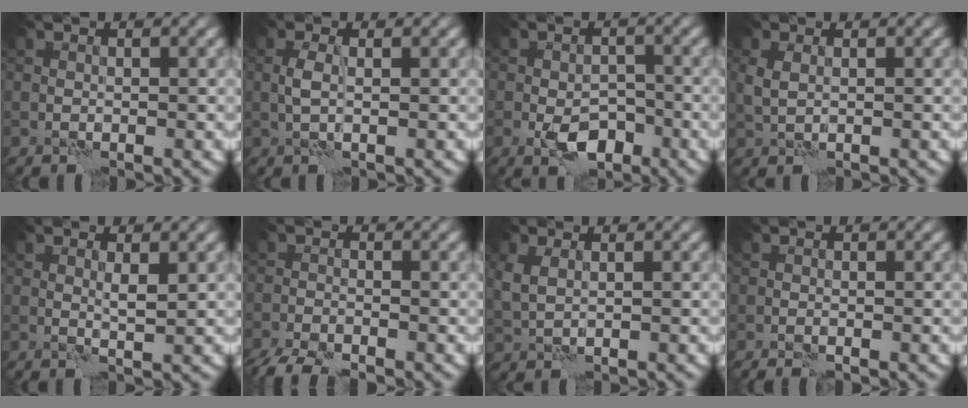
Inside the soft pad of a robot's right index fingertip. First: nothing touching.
{"total": 1.0, "force": [0.0, 0.1, 1.0], "torque": [-0.027, 0.005, -0.002]}
{"total": 4.1, "force": [-2.1, 2.2, 2.7], "torque": [-0.040, 0.000, -0.037]}
{"total": 1.5, "force": [0.4, 0.9, 1.1], "torque": [-0.028, 0.000, 0.012]}
{"total": 1.1, "force": [0.5, -0.2, 1.0], "torque": [-0.020, -0.001, 0.007]}
{"total": 3.8, "force": [-3.4, 0.6, 1.6], "torque": [-0.030, -0.010, -0.073]}
{"total": 2.1, "force": [0.6, 1.2, 1.5], "torque": [-0.042, -0.001, 0.018]}
{"total": 0.8, "force": [-0.6, 0.0, 0.5], "torque": [-0.012, 0.000, -0.012]}